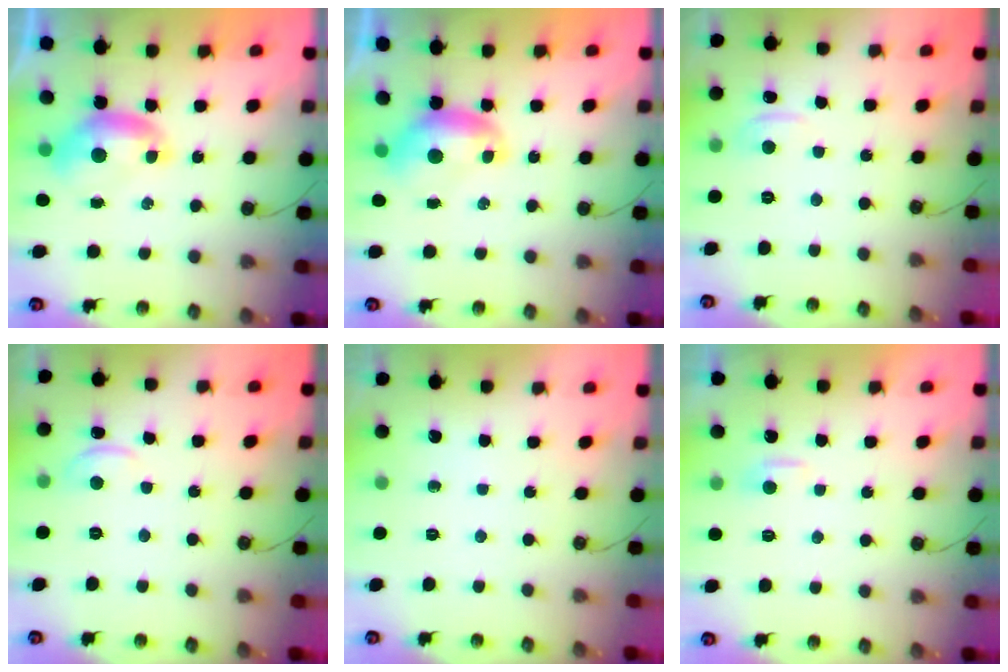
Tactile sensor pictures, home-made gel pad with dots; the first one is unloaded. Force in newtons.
{"total": 1.1, "press": 1.0, "slide": 0.3}
{"total": 1.1, "press": 0.8, "slide": 0.7}
{"total": 0.7, "press": 0.5, "slide": 0.4}
{"total": 0.0}
{"total": 2.2, "press": 2.1, "slide": 0.4}